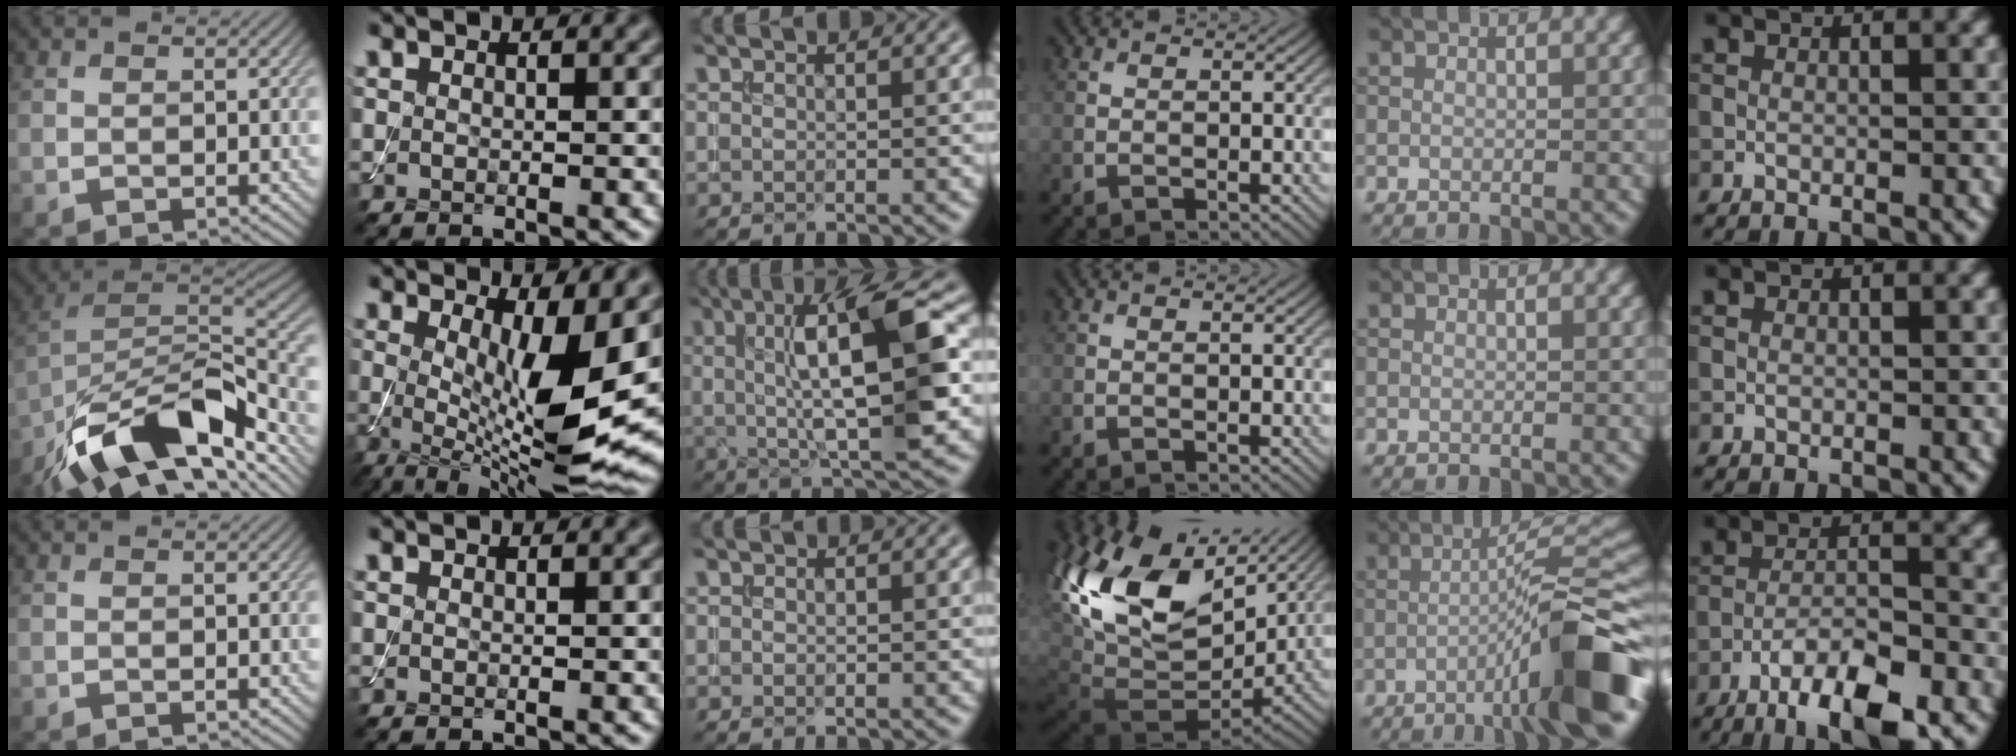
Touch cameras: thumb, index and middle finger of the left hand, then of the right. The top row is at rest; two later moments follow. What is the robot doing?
{"motion": "assemble", "object": "toy tower of hanoi"}